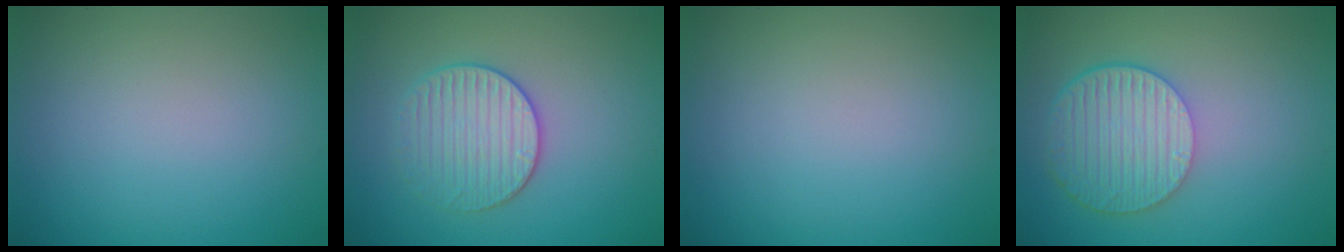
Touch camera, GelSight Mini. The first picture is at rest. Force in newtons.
{"total": 3.2, "press": 3.1, "slide": 0.5}
{"total": 0.0}
{"total": 6.1, "press": 4.5, "slide": 4.2}